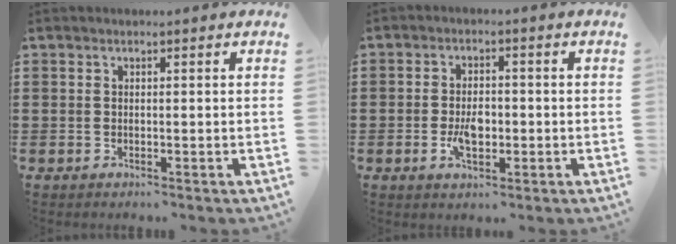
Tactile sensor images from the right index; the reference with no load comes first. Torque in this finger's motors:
{"motor_torque": [2.14, 0.00, 0.10, 0.01]}